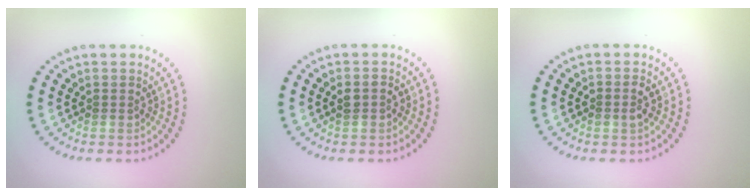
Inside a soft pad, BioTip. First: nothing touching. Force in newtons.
{"total": 1.4, "press": 1.3, "slide": 0.3}
{"total": 1.2, "press": 1.2, "slide": 0.1}